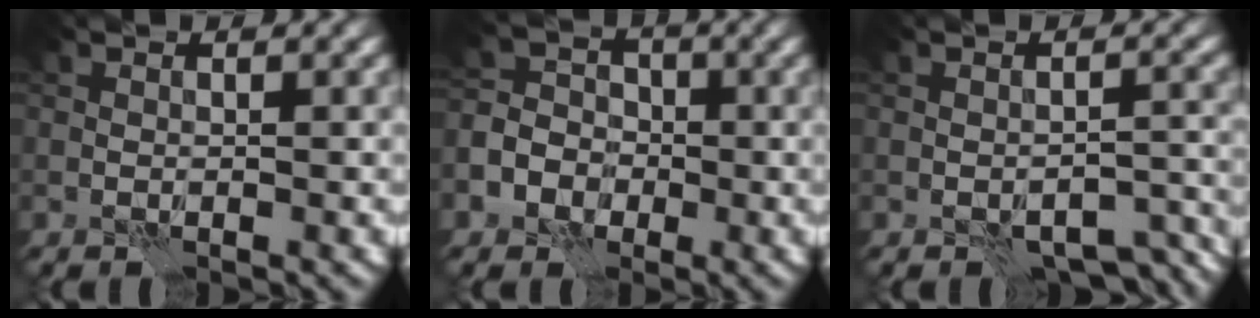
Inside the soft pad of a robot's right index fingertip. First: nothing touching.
{"total": 6.1, "force": [-2.5, 5.1, 2.0], "torque": [-0.018, -0.003, -0.069]}
{"total": 5.0, "force": [-3.2, 2.0, 3.3], "torque": [-0.035, -0.005, -0.038]}